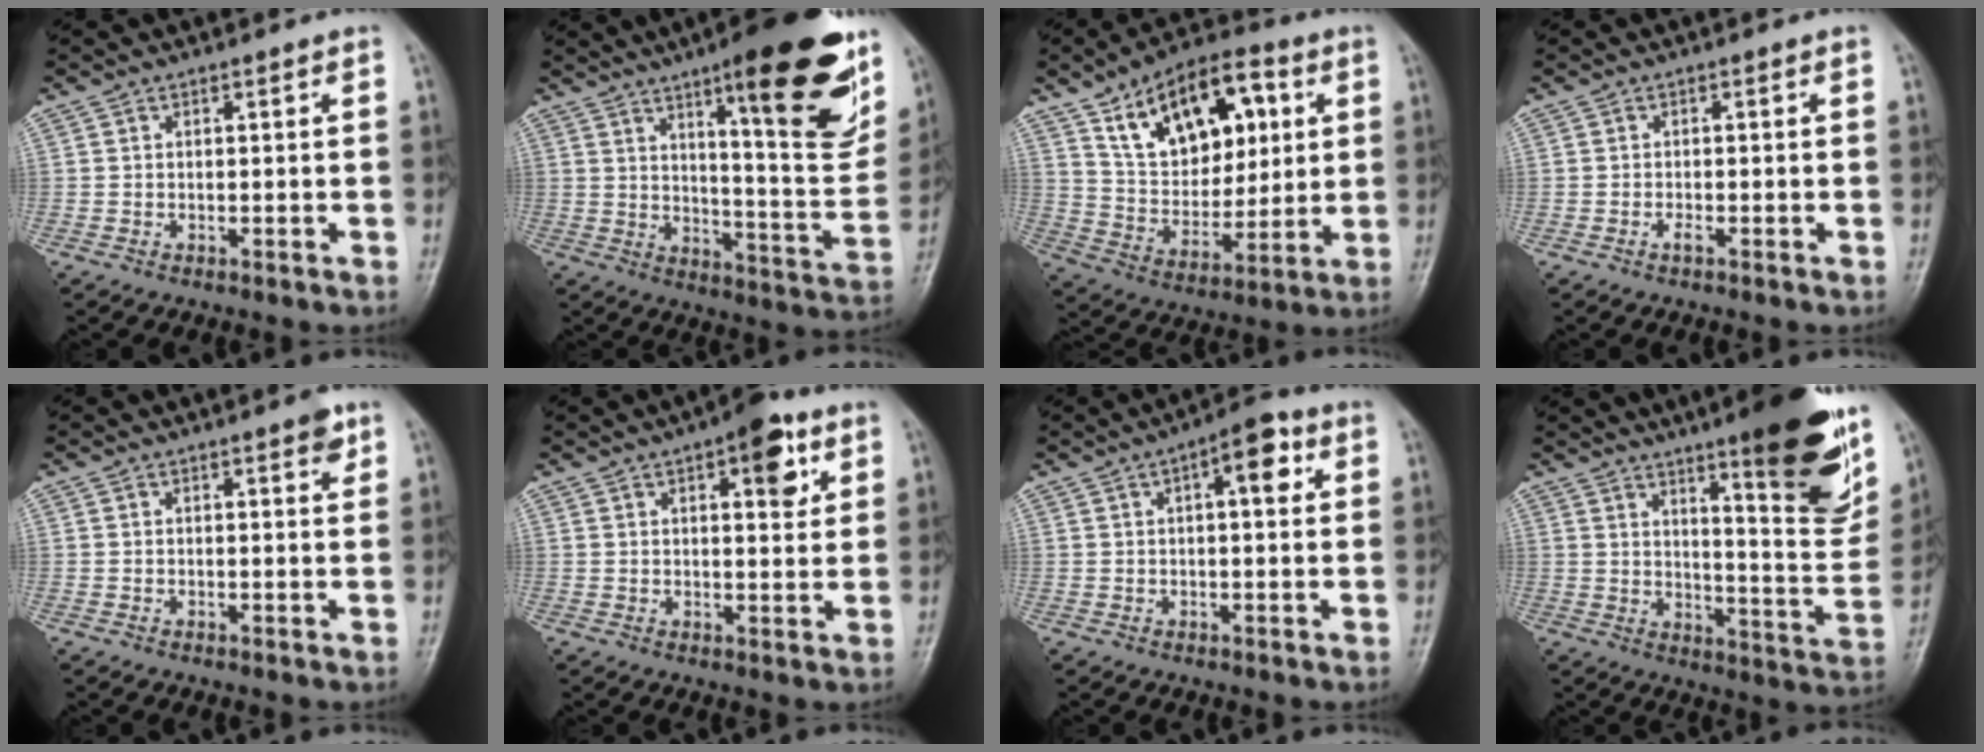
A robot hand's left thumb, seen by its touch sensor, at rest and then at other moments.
{"total": 23.9, "force": [12.9, 5.4, 19.3], "torque": [-0.226, -0.059, 0.185]}
{"total": 19.9, "force": [8.0, 11.6, 14.1], "torque": [-0.168, -0.018, 0.139]}
{"total": 1.1, "force": [-0.6, 0.3, 0.9], "torque": [-0.015, 0.003, -0.013]}
{"total": 2.4, "force": [1.4, 0.8, 1.7], "torque": [-0.017, -0.005, 0.015]}
{"total": 8.5, "force": [3.9, 3.5, 6.7], "torque": [-0.063, -0.011, 0.046]}
{"total": 7.2, "force": [2.4, 2.9, 6.2], "torque": [-0.072, 0.012, 0.025]}
{"total": 19.3, "force": [11.4, 3.6, 15.2], "torque": [-0.163, -0.071, 0.167]}